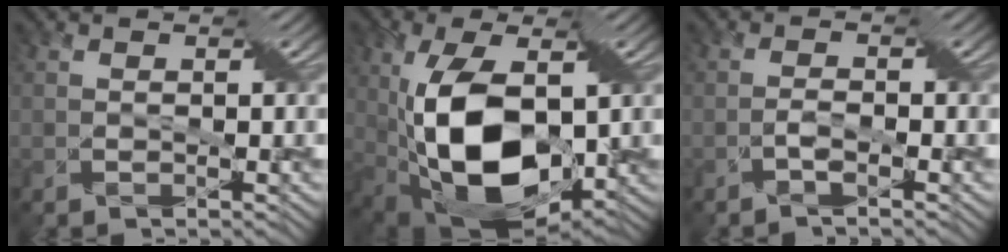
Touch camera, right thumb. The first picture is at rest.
{"total": 14.8, "force": [-0.5, 7.7, 12.6], "torque": [-0.258, -0.024, -0.001]}
{"total": 1.5, "force": [-1.1, -0.3, 1.1], "torque": [-0.027, 0.006, -0.020]}